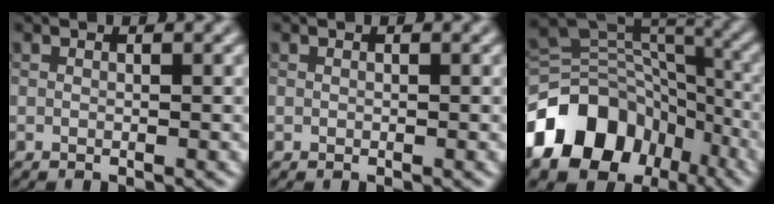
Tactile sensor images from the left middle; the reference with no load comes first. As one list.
[{"total": 0.0}, {"total": 11.8, "force": [-5.7, 8.6, 5.8], "torque": [-0.106, 0.013, -0.109]}]